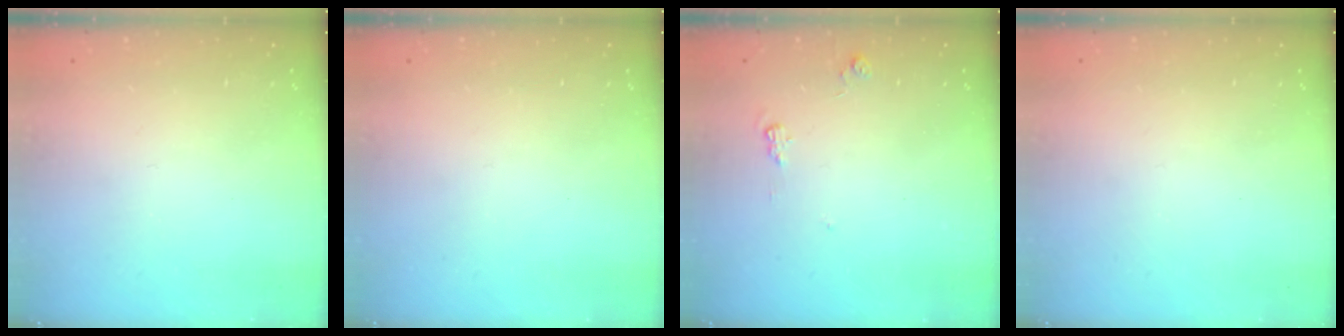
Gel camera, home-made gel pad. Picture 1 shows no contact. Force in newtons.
{"total": 0.0}
{"total": 5.3, "press": 5.3, "slide": 0.2}
{"total": 0.0}